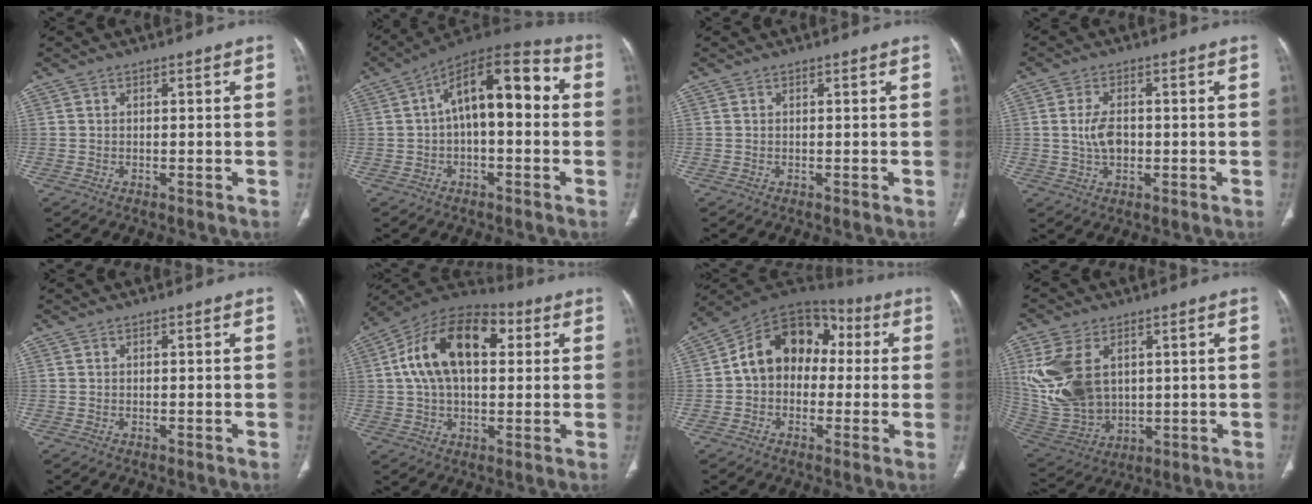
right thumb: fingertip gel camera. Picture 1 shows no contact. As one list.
[{"total": 15.4, "force": [1.4, 7.2, 13.6], "torque": [-0.188, 0.048, 0.015]}, {"total": 0.0}, {"total": 5.2, "force": [-0.1, 3.2, 4.1], "torque": [-0.078, 0.005, -0.001]}, {"total": 0.0}, {"total": 18.6, "force": [4.2, 10.8, 14.6], "torque": [-0.237, 0.027, 0.062]}, {"total": 15.2, "force": [1.0, 11.5, 9.9], "torque": [-0.118, 0.051, 0.000]}, {"total": 17.3, "force": [4.1, 11.5, 12.2], "torque": [-0.256, -0.015, 0.104]}]